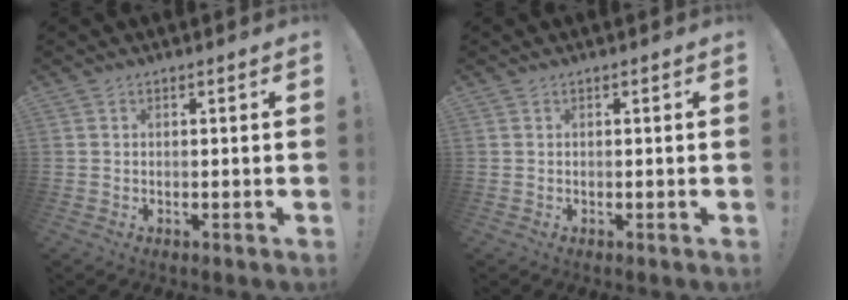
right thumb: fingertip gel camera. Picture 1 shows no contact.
{"total": 0.0}